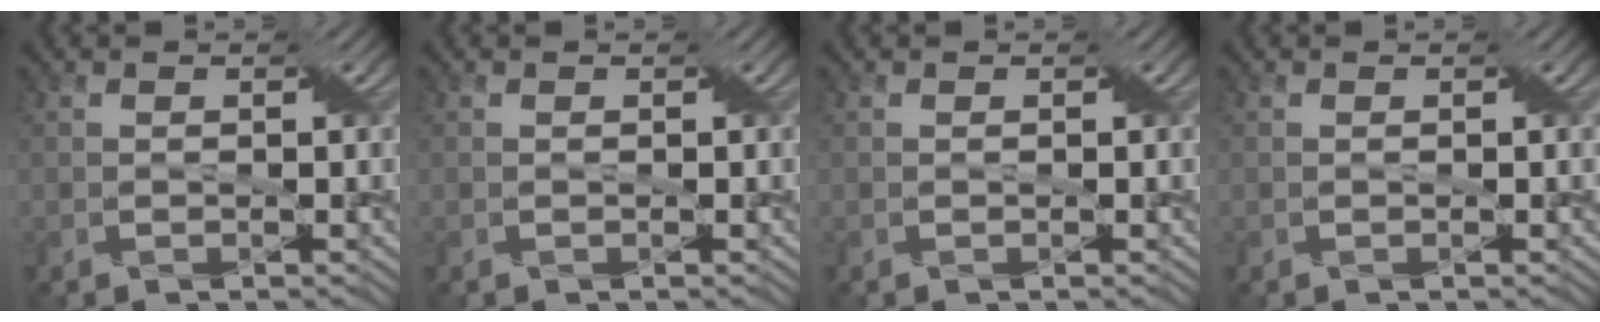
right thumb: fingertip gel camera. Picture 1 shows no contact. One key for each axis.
{"total": 0.0}
{"total": 0.0}
{"total": 0.0}